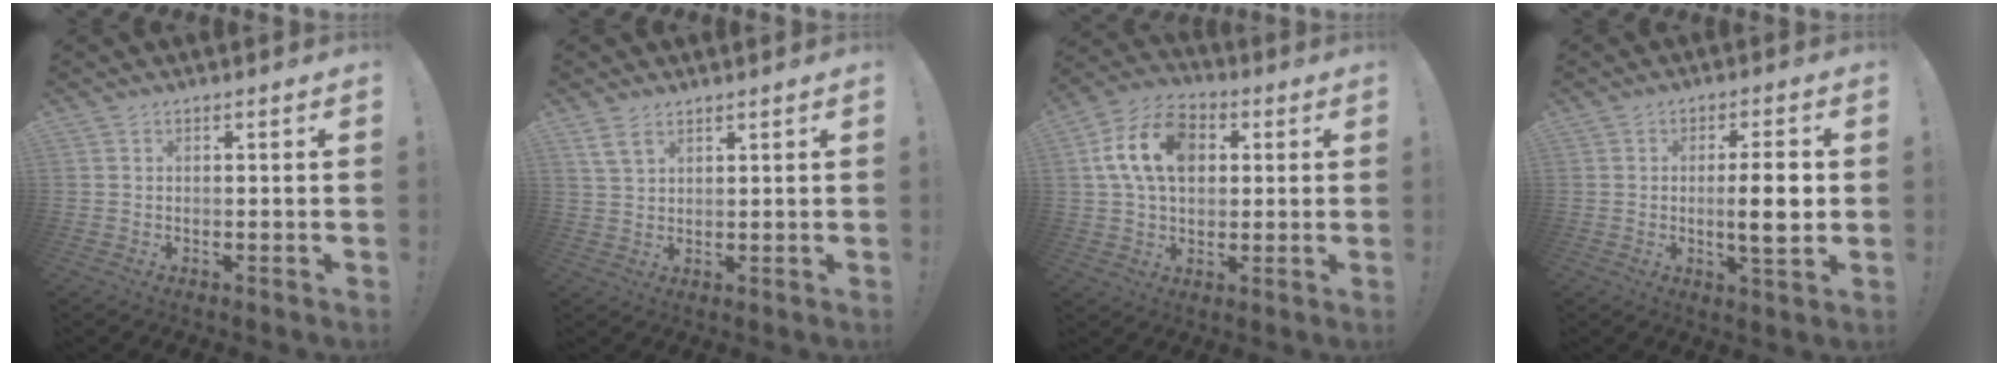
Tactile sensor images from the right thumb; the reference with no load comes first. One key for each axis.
{"total": 4.6, "fx": 3.0, "fy": 2.2, "fz": 2.7, "tx": -0.050, "ty": -0.007, "tz": 0.058}
{"total": 15.2, "fx": 3.6, "fy": 10.7, "fz": 10.2, "tx": -0.181, "ty": 0.007, "tz": 0.071}
{"total": 8.7, "fx": -0.5, "fy": 1.4, "fz": 8.5, "tx": -0.127, "ty": -0.007, "tz": -0.016}